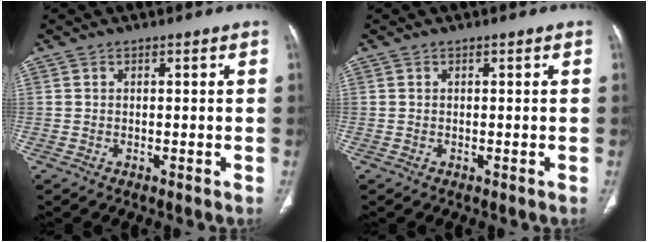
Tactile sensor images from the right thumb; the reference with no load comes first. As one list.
[{"total": 0.0}]